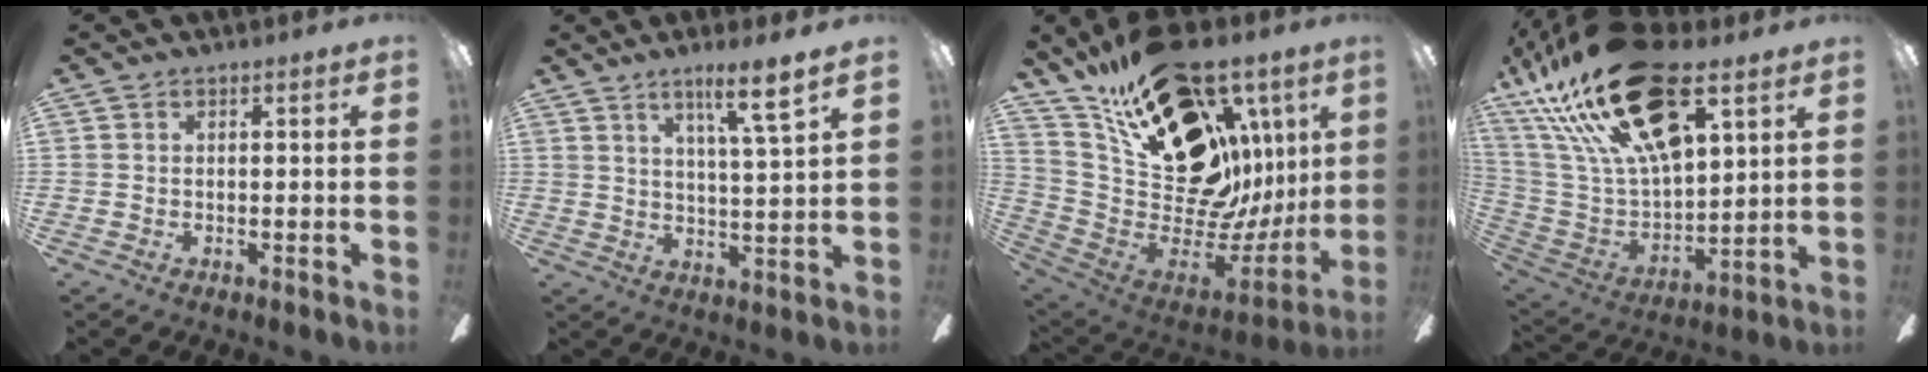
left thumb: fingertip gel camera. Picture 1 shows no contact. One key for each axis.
{"total": 8.6, "fx": 5.8, "fy": 0.4, "fz": 6.3, "tx": -0.095, "ty": -0.032, "tz": 0.089}
{"total": 31.3, "fx": 15.1, "fy": 18.3, "fz": 20.4, "tx": -0.310, "ty": -0.111, "tz": 0.311}
{"total": 30.3, "fx": 16.8, "fy": 13.3, "fz": 21.4, "tx": -0.420, "ty": -0.090, "tz": 0.287}